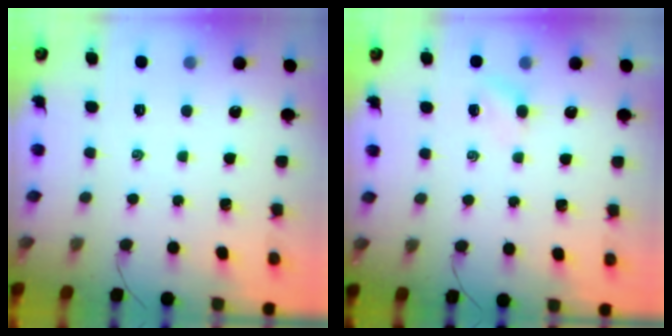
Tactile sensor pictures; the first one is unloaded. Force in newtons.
{"total": 2.3, "press": 2.2, "slide": 0.7}